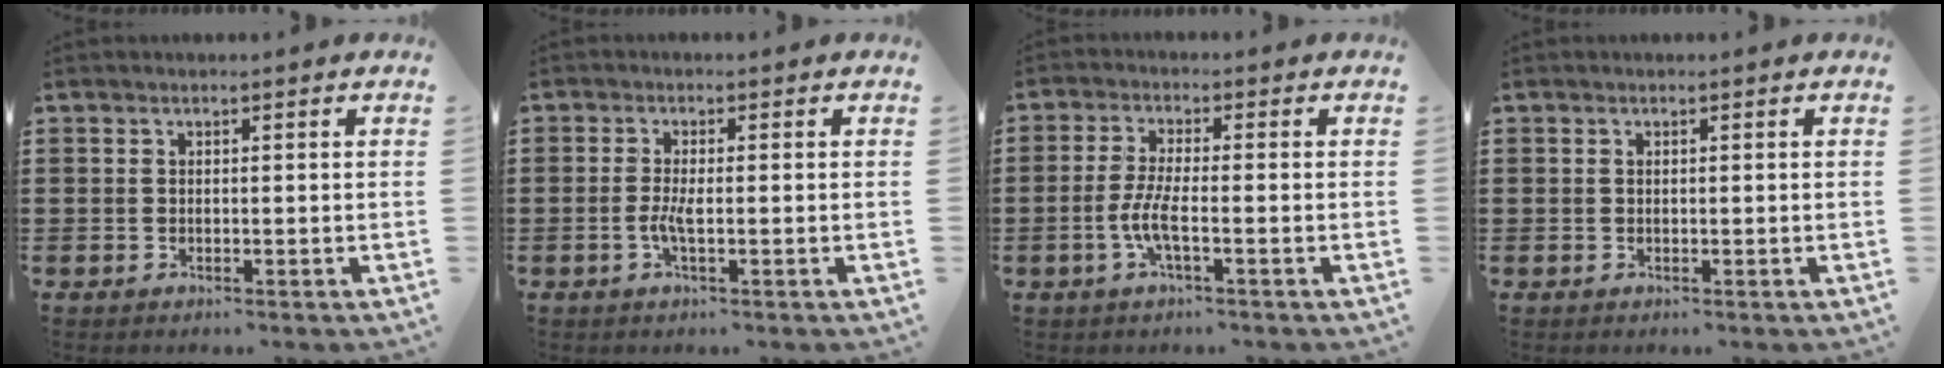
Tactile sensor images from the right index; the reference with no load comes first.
{"total": 2.7, "force": [-0.8, 0.5, 2.5], "torque": [-0.060, -0.006, -0.019]}
{"total": 4.8, "force": [-1.8, 0.8, 4.4], "torque": [-0.104, -0.010, -0.041]}
{"total": 0.0}